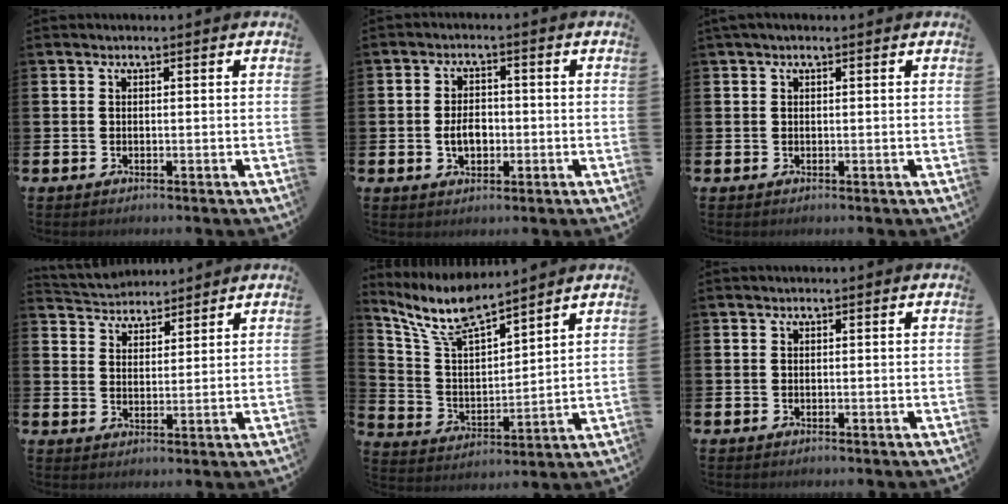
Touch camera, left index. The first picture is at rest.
{"total": 3.6, "force": [-0.7, 2.4, 2.6], "torque": [-0.034, -0.002, -0.018]}
{"total": 0.7, "force": [0.5, 0.2, 0.5], "torque": [-0.008, 0.002, 0.007]}
{"total": 3.8, "force": [3.6, 1.1, -0.5], "torque": [-0.012, -0.019, 0.066]}
{"total": 9.2, "force": [8.3, 1.7, 3.6], "torque": [-0.107, -0.037, 0.153]}
{"total": 0.0}